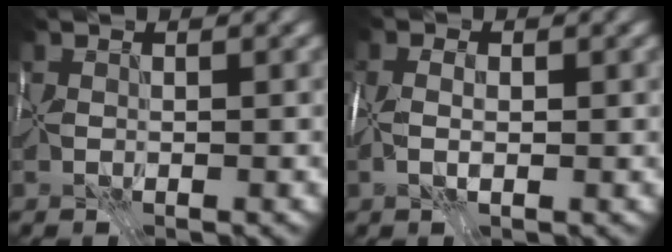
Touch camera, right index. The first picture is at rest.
{"total": 3.5, "force": [-0.2, 2.1, 2.7], "torque": [-0.054, 0.007, -0.007]}